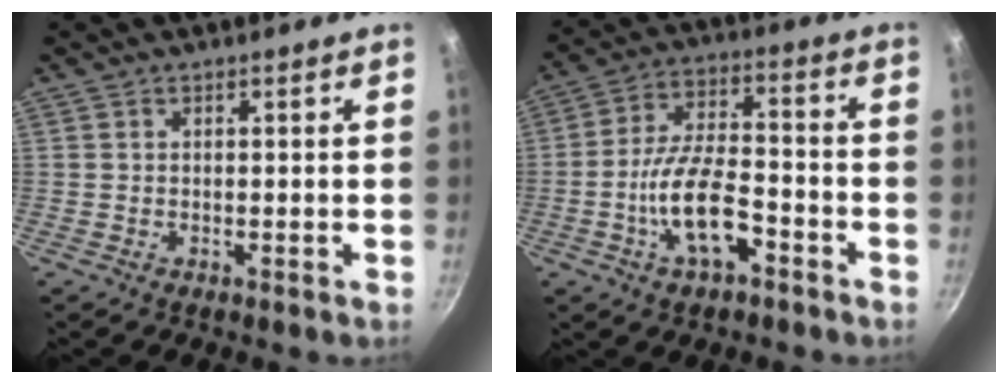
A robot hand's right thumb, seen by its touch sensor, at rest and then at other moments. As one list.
[{"total": 12.6, "force": [-4.8, 5.7, 10.2], "torque": [-0.189, 0.037, -0.087]}]